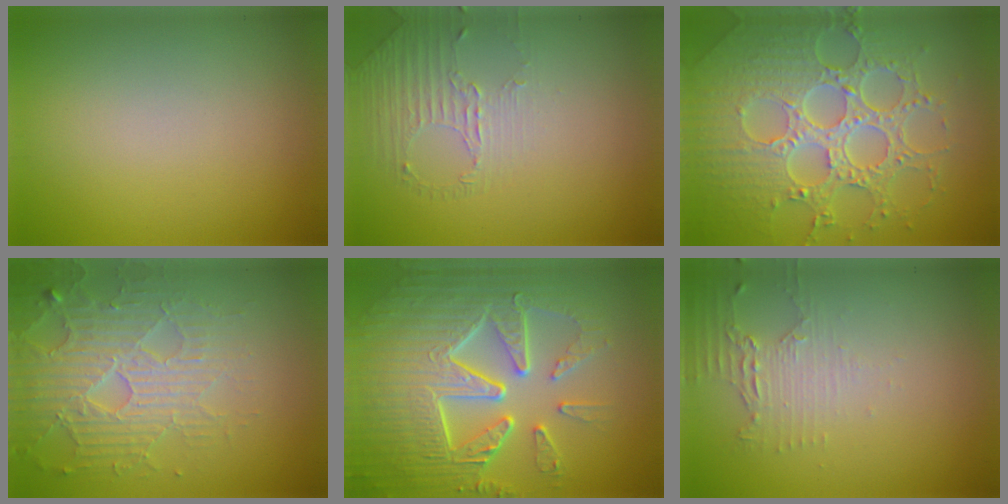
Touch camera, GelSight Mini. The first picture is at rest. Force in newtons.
{"total": 1.4, "press": 0.8, "slide": 1.1}
{"total": 8.1, "press": 6.0, "slide": 5.4}
{"total": 4.6, "press": 4.4, "slide": 1.4}
{"total": 9.6, "press": 6.5, "slide": 7.1}
{"total": 2.3, "press": 1.6, "slide": 1.6}